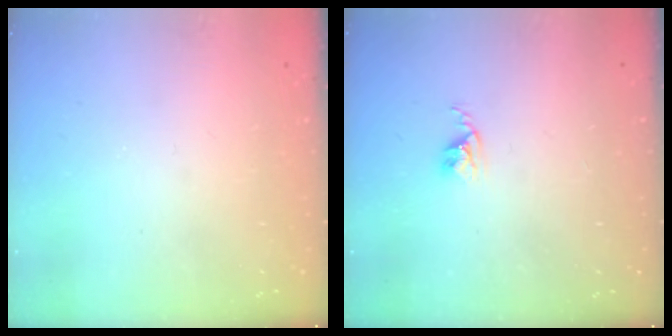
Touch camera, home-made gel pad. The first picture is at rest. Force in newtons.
{"total": 2.6, "press": 2.6, "slide": 0.4}